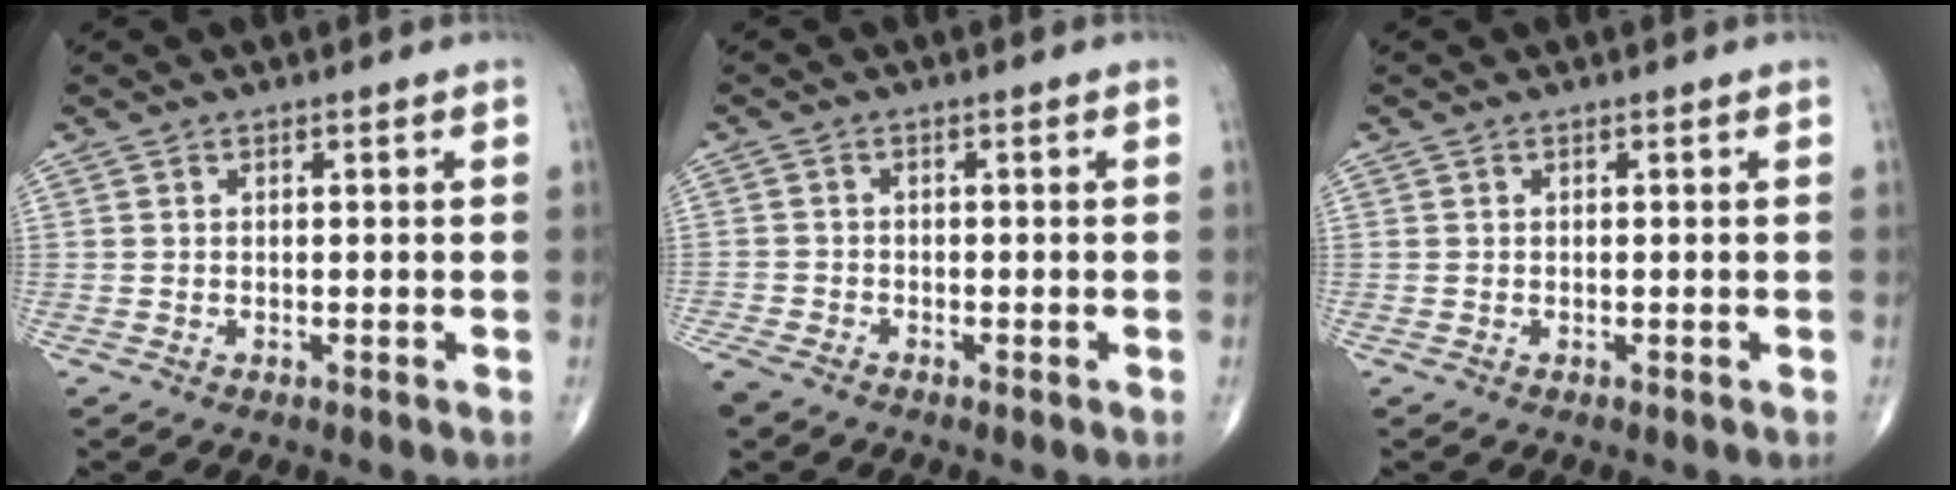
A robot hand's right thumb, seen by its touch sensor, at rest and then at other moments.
{"total": 3.9, "force": [-3.1, 1.9, 1.4], "torque": [-0.040, -0.001, -0.063]}
{"total": 0.0}